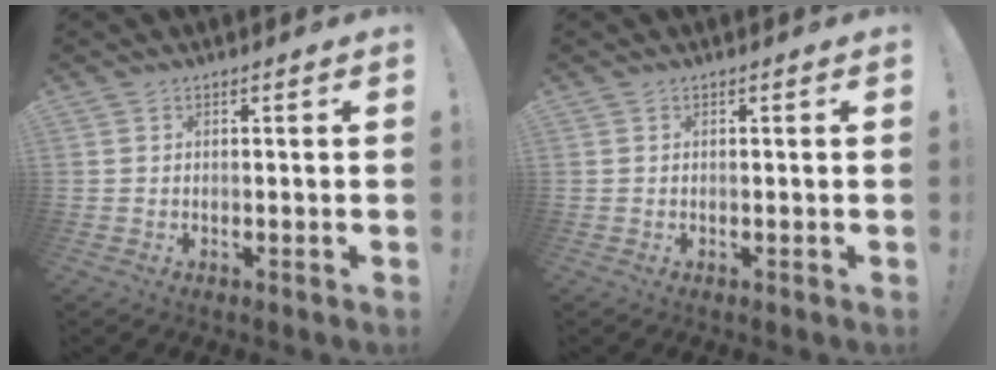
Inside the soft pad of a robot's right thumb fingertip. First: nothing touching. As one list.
[{"total": 0.0}]